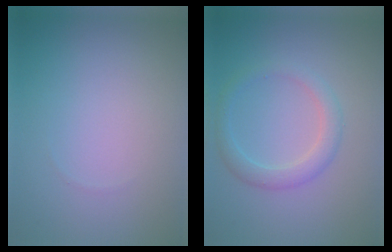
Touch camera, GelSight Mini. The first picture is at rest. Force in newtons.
{"total": 2.5, "press": 2.5, "slide": 0.2}